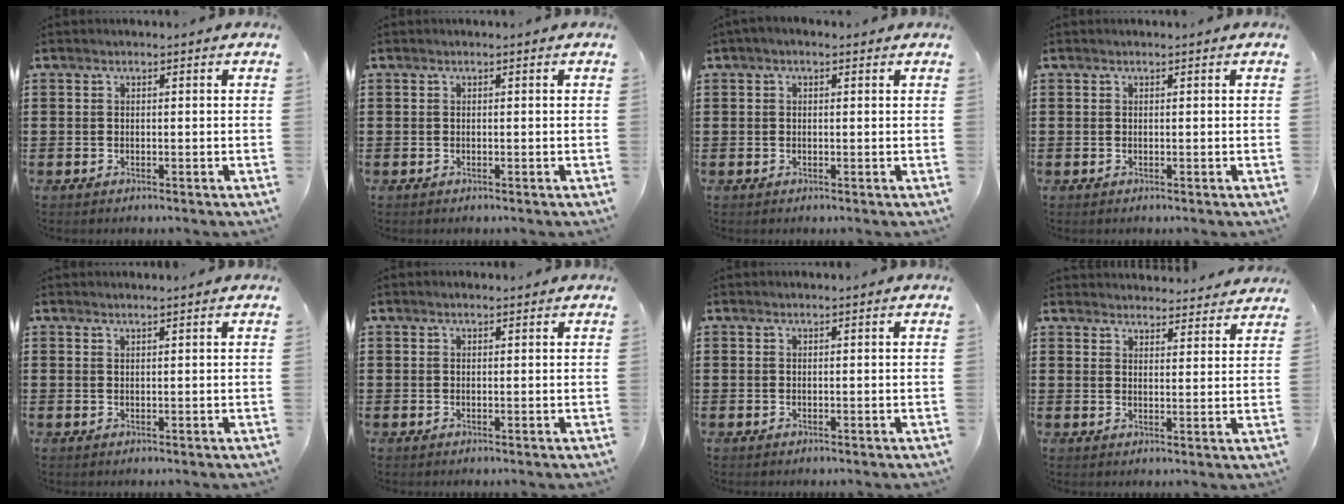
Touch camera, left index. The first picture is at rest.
{"total": 0.0}
{"total": 0.9, "force": [0.0, 0.6, 0.7], "torque": [-0.013, 0.006, -0.002]}
{"total": 0.0}
{"total": 1.0, "force": [0.9, -0.1, 0.4], "torque": [-0.008, -0.003, 0.017]}
{"total": 0.5, "force": [0.5, 0.2, 0.2], "torque": [-0.004, 0.002, 0.009]}
{"total": 0.0}
{"total": 3.6, "force": [3.6, 0.2, 0.0], "torque": [-0.002, -0.020, 0.065]}